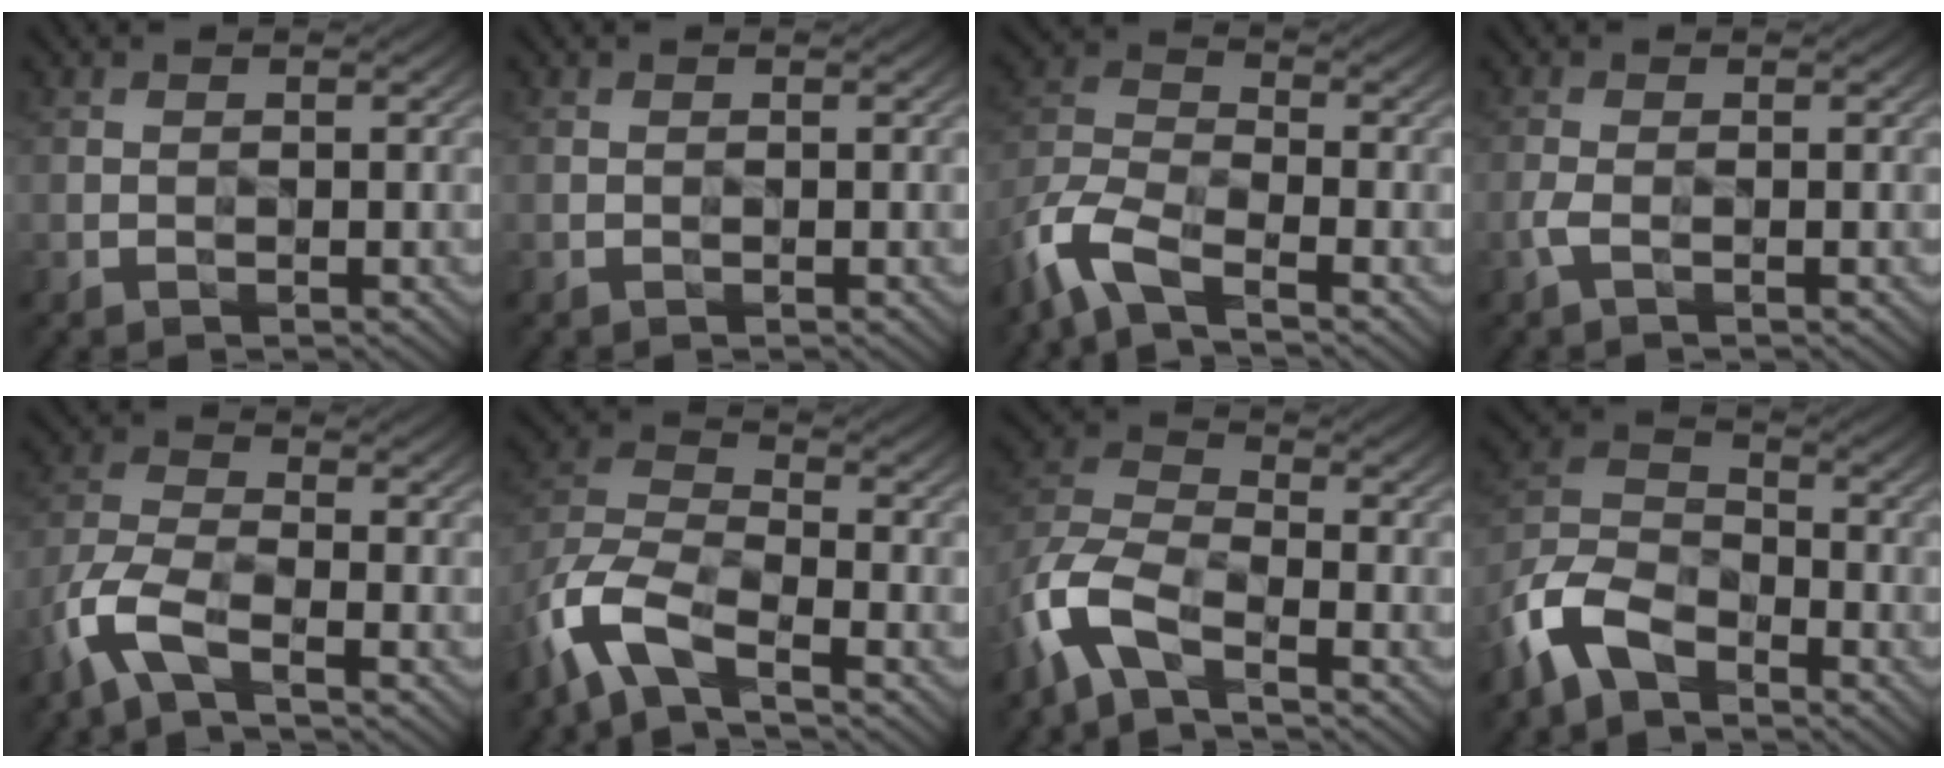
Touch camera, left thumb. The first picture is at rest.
{"total": 0.0}
{"total": 8.2, "force": [-5.6, 2.7, 5.3], "torque": [-0.128, -0.005, -0.133]}
{"total": 1.4, "force": [-0.7, 0.3, 1.2], "torque": [-0.037, 0.003, -0.015]}
{"total": 6.5, "force": [-4.1, 2.1, 4.6], "torque": [-0.118, -0.004, -0.101]}
{"total": 9.5, "force": [-6.4, 3.2, 6.3], "torque": [-0.143, -0.004, -0.147]}
{"total": 8.7, "force": [-5.5, 3.4, 5.9], "torque": [-0.141, 0.000, -0.128]}
{"total": 9.3, "force": [-6.3, 4.6, 5.1], "torque": [-0.124, -0.005, -0.146]}